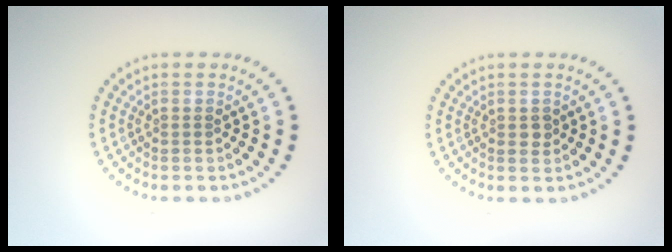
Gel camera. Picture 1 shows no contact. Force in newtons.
{"total": 0.9, "press": 0.9, "slide": 0.1}